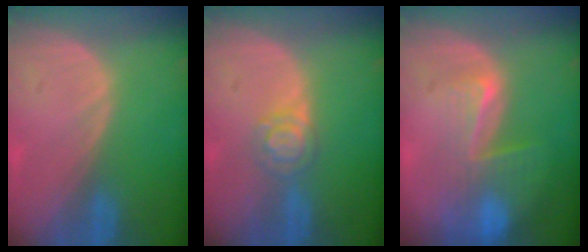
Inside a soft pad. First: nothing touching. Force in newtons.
{"total": 3.8, "press": 3.7, "slide": 0.9}
{"total": 8.2, "press": 7.1, "slide": 4.1}